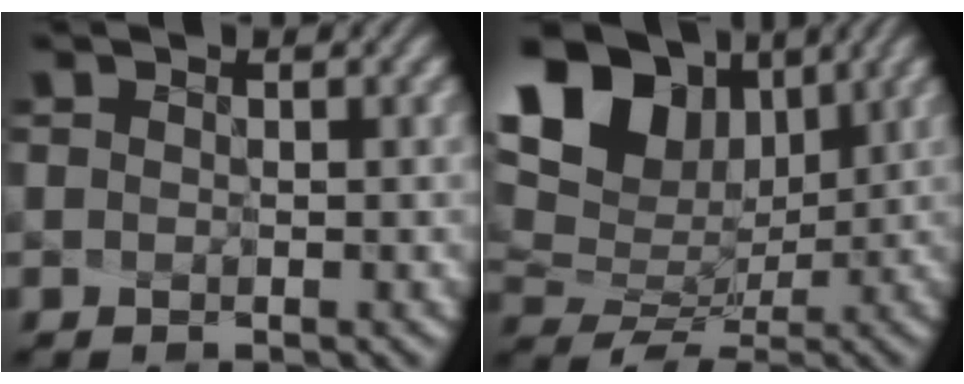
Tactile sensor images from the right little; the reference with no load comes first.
{"total": 12.4, "force": [5.2, 8.2, 7.6], "torque": [-0.168, 0.025, 0.110]}